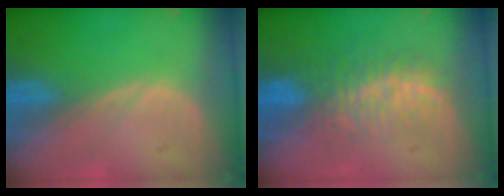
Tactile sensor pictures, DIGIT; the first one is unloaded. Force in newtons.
{"total": 7.9, "press": 7.4, "slide": 2.8}